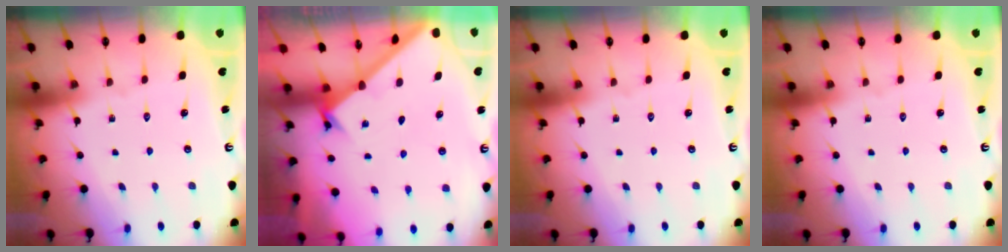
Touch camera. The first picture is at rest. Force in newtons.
{"total": 1.8, "press": 1.8, "slide": 0.2}
{"total": 0.0}
{"total": 0.0}